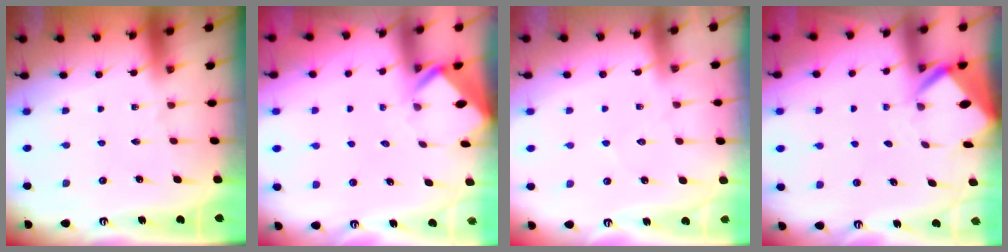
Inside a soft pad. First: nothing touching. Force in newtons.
{"total": 2.9, "press": 2.9, "slide": 0.2}
{"total": 4.0, "press": 4.0, "slide": 0.5}
{"total": 3.8, "press": 3.8, "slide": 0.2}